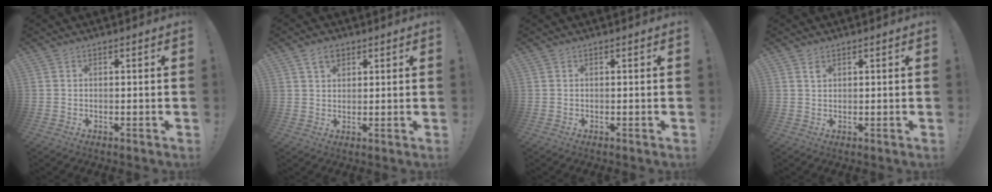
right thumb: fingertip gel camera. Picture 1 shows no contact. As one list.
[{"total": 4.7, "force": [2.8, 3.1, 2.2], "torque": [-0.035, -0.002, 0.051]}, {"total": 0.0}, {"total": 1.1, "force": [0.7, 0.6, 0.6], "torque": [-0.003, -0.003, 0.012]}]